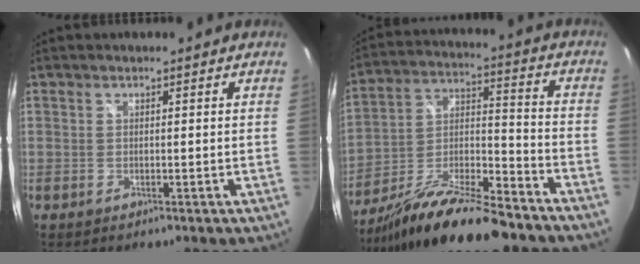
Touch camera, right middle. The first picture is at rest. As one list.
[{"total": 18.1, "force": [-14.4, 3.3, 10.5], "torque": [-0.206, -0.013, -0.247]}]